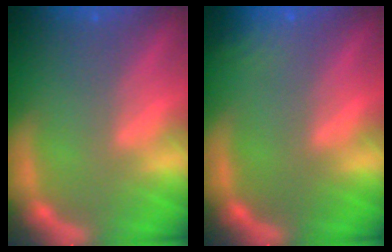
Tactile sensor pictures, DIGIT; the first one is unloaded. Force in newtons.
{"total": 3.0}